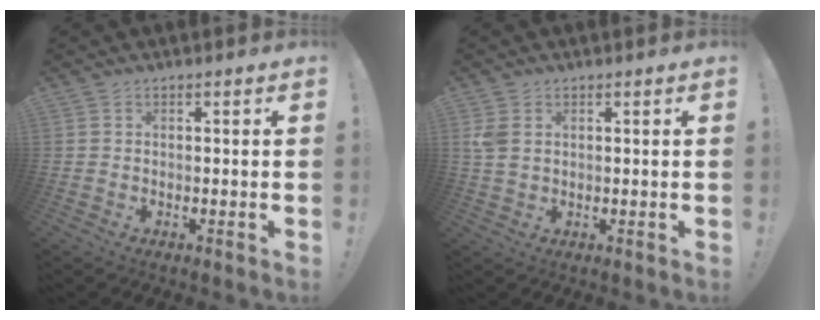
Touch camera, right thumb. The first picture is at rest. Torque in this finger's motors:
{"motor_torque": [0.33, 1.15, 0.68, 0.05, 0.02]}